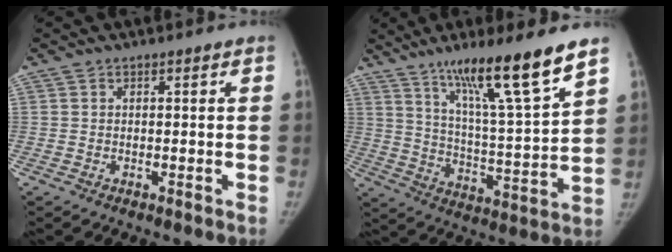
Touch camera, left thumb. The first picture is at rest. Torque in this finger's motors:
{"motor_torque": [0.67, -0.46, 1.63, -1.13, 0.11]}